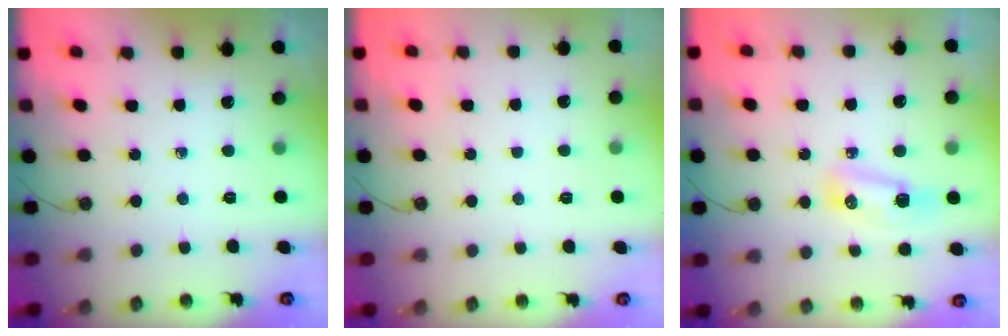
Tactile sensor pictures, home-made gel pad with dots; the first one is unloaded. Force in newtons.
{"total": 1.1, "press": 1.1, "slide": 0.1}
{"total": 7.8, "press": 7.7, "slide": 1.5}